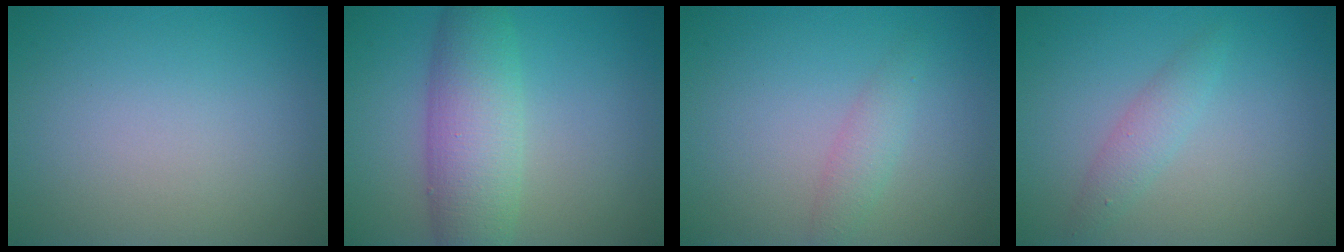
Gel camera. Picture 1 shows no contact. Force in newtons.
{"total": 6.3, "press": 6.3, "slide": 0.2}
{"total": 1.7, "press": 1.7, "slide": 0.1}
{"total": 1.8, "press": 1.8, "slide": 0.1}